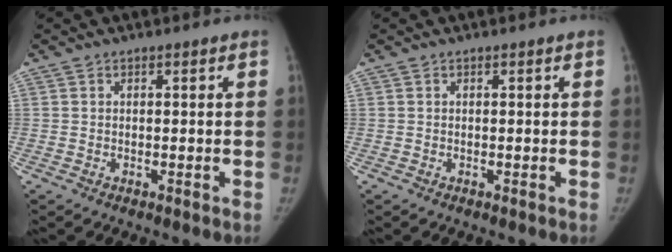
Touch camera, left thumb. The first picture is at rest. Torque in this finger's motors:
{"motor_torque": [-0.03, -0.03, 0.08, -0.06, 0.01]}